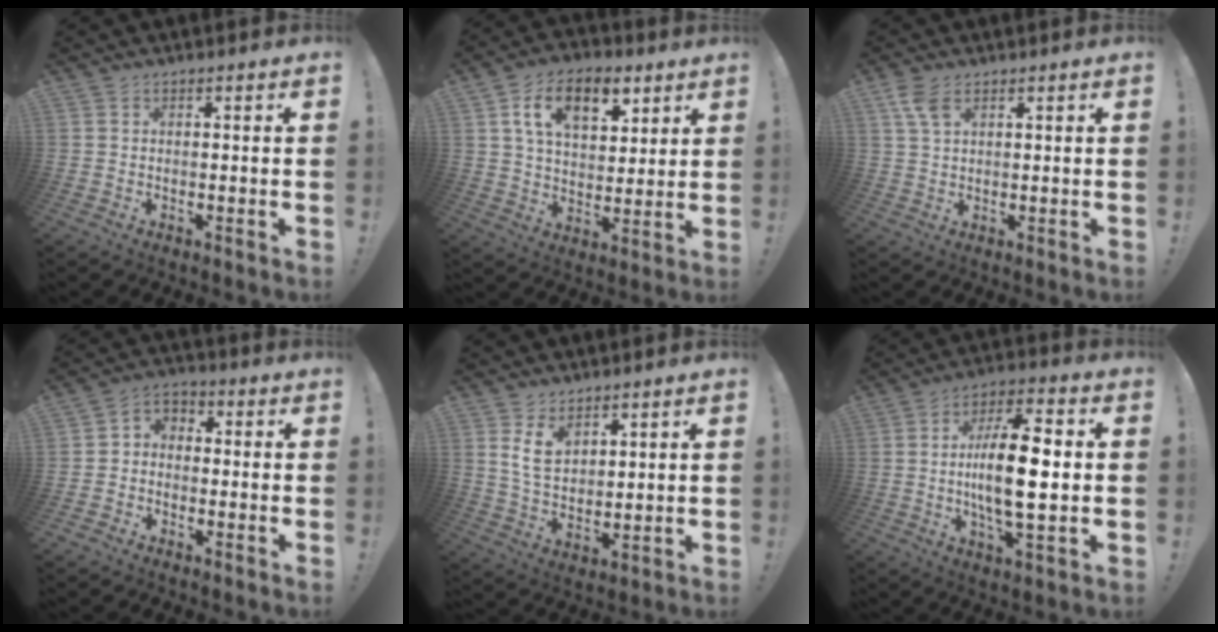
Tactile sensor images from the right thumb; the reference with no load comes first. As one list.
[{"total": 15.1, "force": [6.9, 8.8, 10.2], "torque": [-0.164, -0.013, 0.123]}, {"total": 5.0, "force": [2.6, 2.4, 3.6], "torque": [-0.065, -0.008, 0.050]}, {"total": 4.6, "force": [-2.8, 3.2, 1.7], "torque": [-0.029, 0.021, -0.053]}, {"total": 8.2, "force": [5.1, 4.9, 4.2], "torque": [-0.078, -0.027, 0.099]}, {"total": 16.5, "force": [-0.5, 5.3, 15.6], "torque": [-0.284, 0.000, -0.021]}]